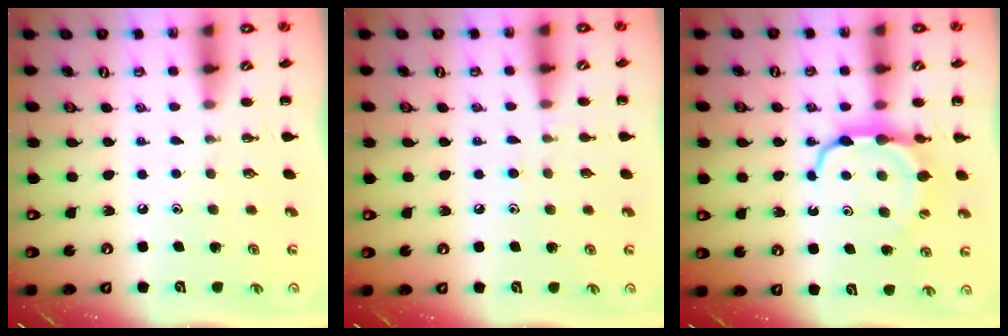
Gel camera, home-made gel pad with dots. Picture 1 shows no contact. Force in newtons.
{"total": 6.6, "press": 6.2, "slide": 2.2}
{"total": 8.6, "press": 8.5, "slide": 1.4}